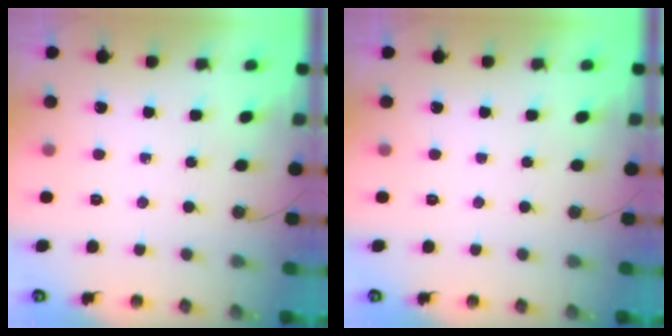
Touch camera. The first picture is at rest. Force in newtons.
{"total": 0.0}